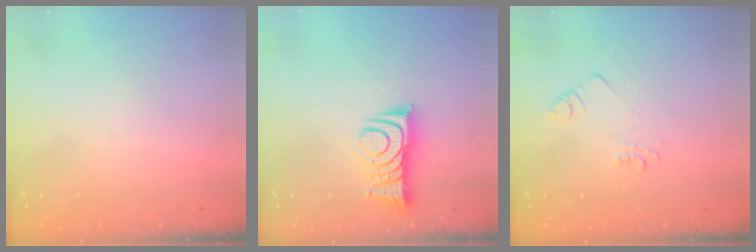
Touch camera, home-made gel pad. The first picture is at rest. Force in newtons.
{"total": 10.0, "press": 9.9, "slide": 1.0}
{"total": 3.3, "press": 3.3, "slide": 0.4}